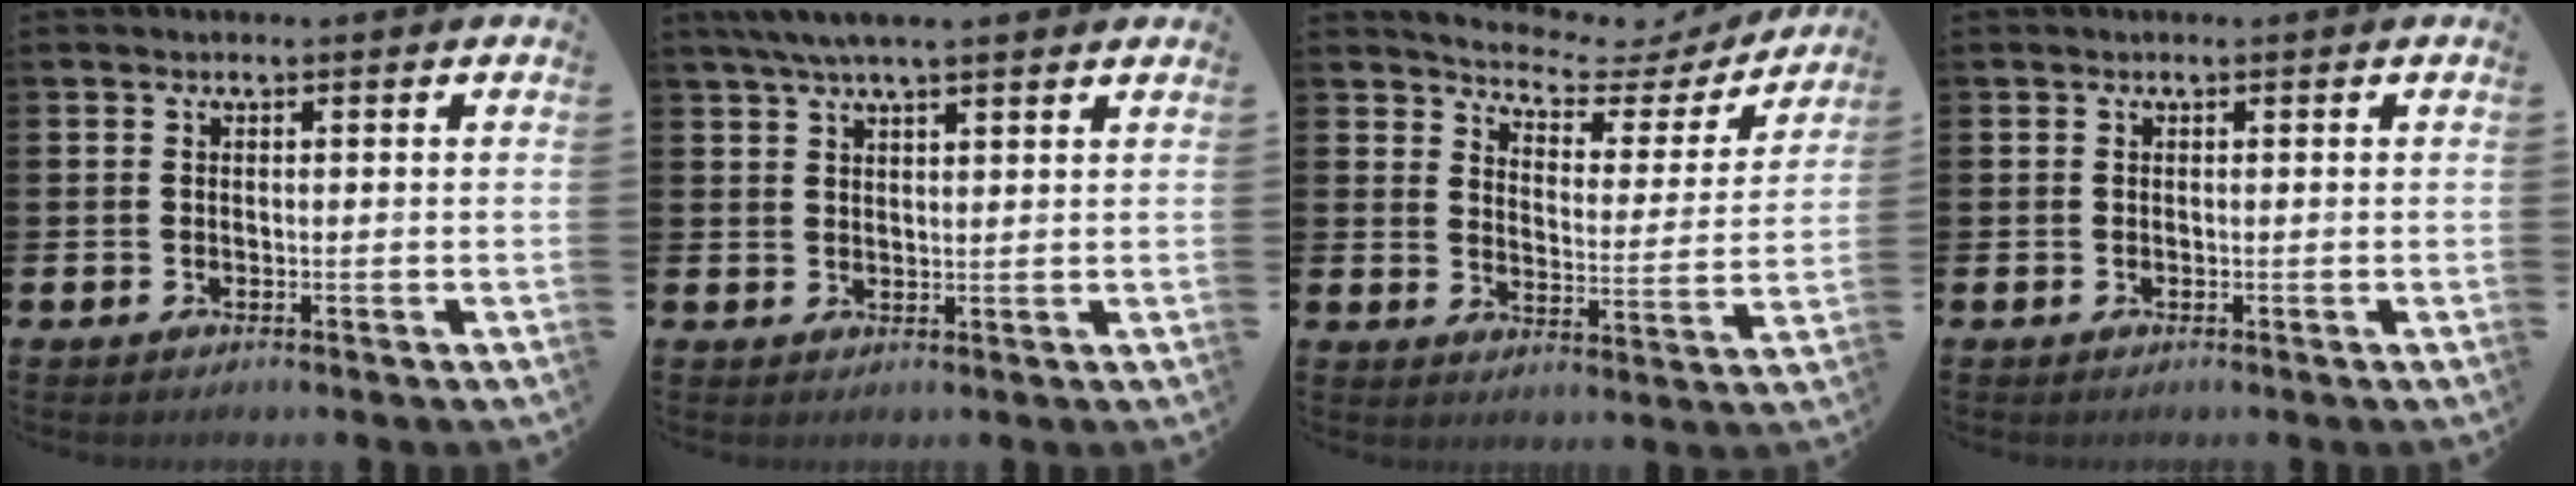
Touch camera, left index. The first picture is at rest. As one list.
[{"total": 4.9, "force": [4.1, 0.6, 2.5], "torque": [-0.057, -0.003, 0.075]}, {"total": 4.9, "force": [4.6, 1.5, 0.9], "torque": [-0.036, -0.042, 0.068]}, {"total": 0.0}]